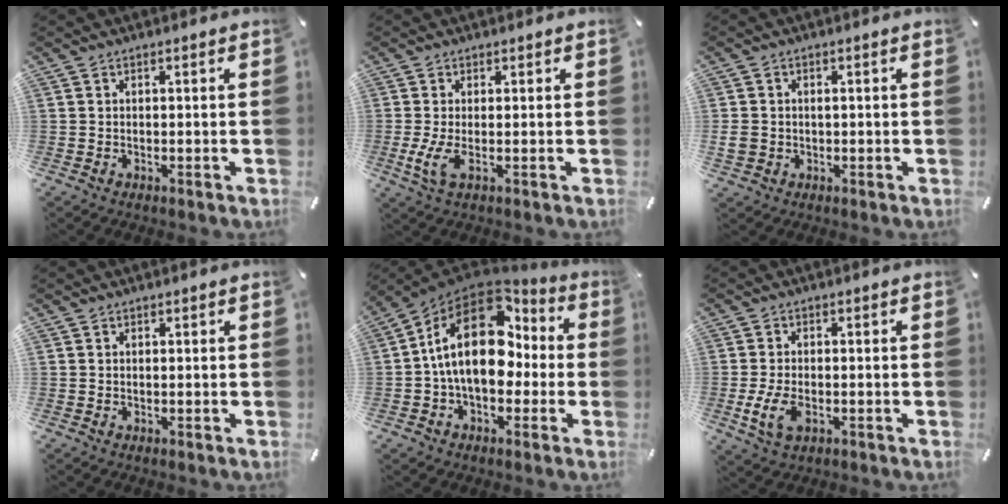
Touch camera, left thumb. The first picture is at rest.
{"total": 4.6, "force": [-0.4, 1.6, 4.3], "torque": [-0.108, -0.017, -0.010]}
{"total": 2.9, "force": [-0.1, 2.6, 1.3], "torque": [-0.032, 0.004, -0.004]}
{"total": 0.6, "force": [0.2, 0.5, -0.2], "torque": [0.008, 0.006, 0.003]}
{"total": 20.8, "force": [2.6, 13.3, 15.8], "torque": [-0.285, -0.003, 0.042]}
{"total": 6.1, "force": [-1.5, 3.7, 4.6], "torque": [-0.108, -0.002, -0.029]}